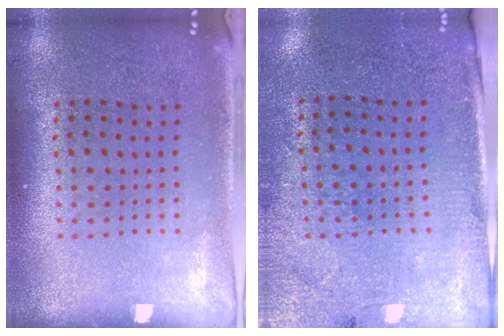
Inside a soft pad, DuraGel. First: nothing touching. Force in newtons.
{"total": 2.8, "press": 2.6, "slide": 1.2}